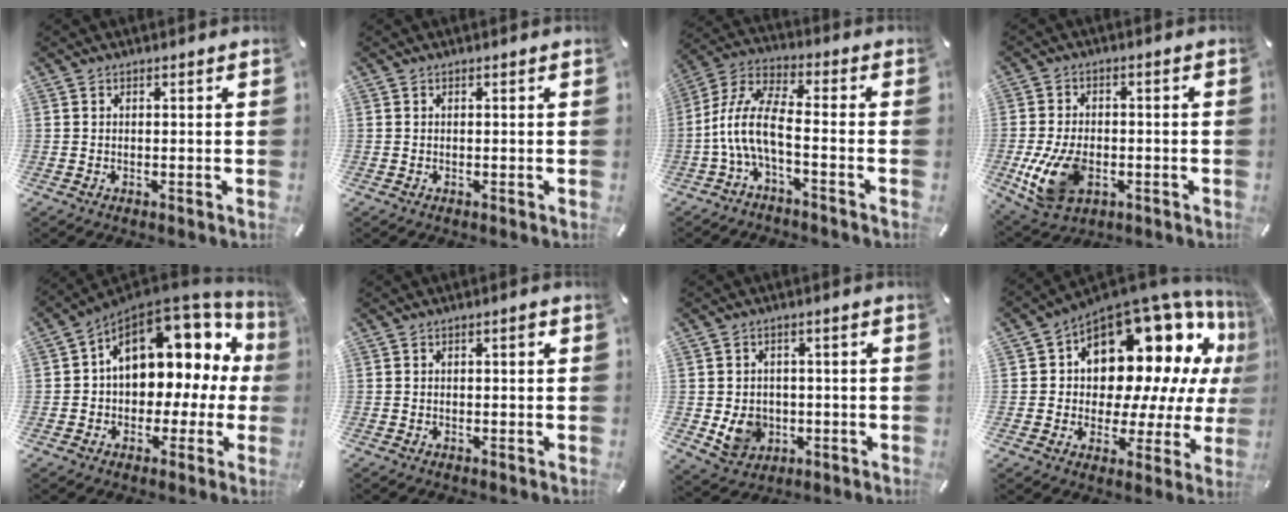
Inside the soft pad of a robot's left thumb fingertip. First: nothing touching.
{"total": 0.0}
{"total": 10.2, "force": [-3.1, 3.9, 8.9], "torque": [-0.198, -0.008, -0.060]}
{"total": 12.0, "force": [-3.3, 7.9, 8.3], "torque": [-0.178, -0.001, -0.055]}
{"total": 13.9, "force": [4.7, 9.6, 8.9], "torque": [-0.114, -0.043, 0.075]}
{"total": 1.3, "force": [0.1, 0.5, 1.2], "torque": [-0.023, 0.005, 0.000]}
{"total": 7.6, "force": [-1.0, 6.8, 3.2], "torque": [-0.059, 0.007, -0.014]}
{"total": 19.1, "force": [9.5, 11.8, 11.6], "torque": [-0.153, -0.089, 0.166]}